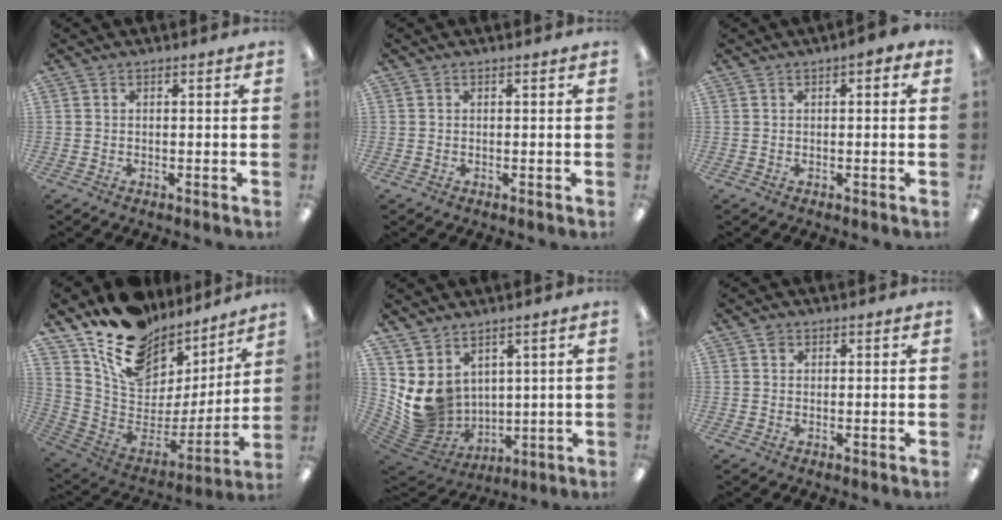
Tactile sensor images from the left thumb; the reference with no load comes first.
{"total": 0.0}
{"total": 1.8, "force": [0.4, 0.7, 1.6], "torque": [-0.025, 0.003, 0.003]}
{"total": 18.2, "force": [12.7, 10.7, 7.4], "torque": [-0.129, -0.097, 0.233]}
{"total": 9.4, "force": [3.9, 8.0, 2.8], "torque": [-0.096, -0.042, 0.087]}
{"total": 1.0, "force": [0.5, 0.8, 0.4], "torque": [-0.009, 0.003, 0.010]}